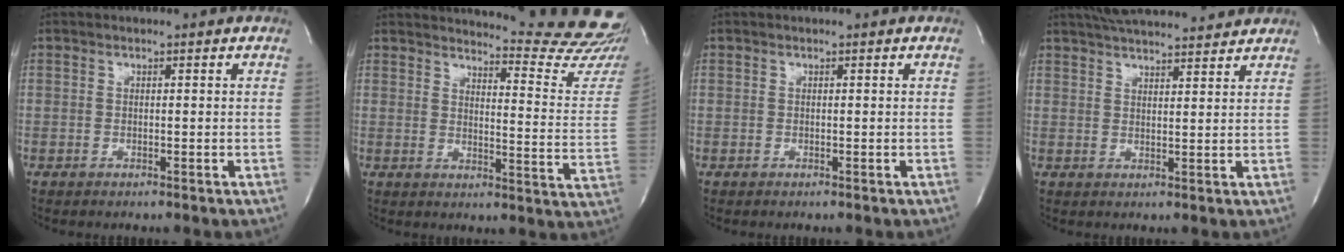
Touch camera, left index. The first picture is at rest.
{"total": 20.2, "force": [19.7, -0.4, 4.8], "torque": [-0.065, -0.156, 0.212]}
{"total": 0.0}
{"total": 14.4, "force": [13.1, 2.0, 5.6], "torque": [-0.094, 0.036, 0.187]}